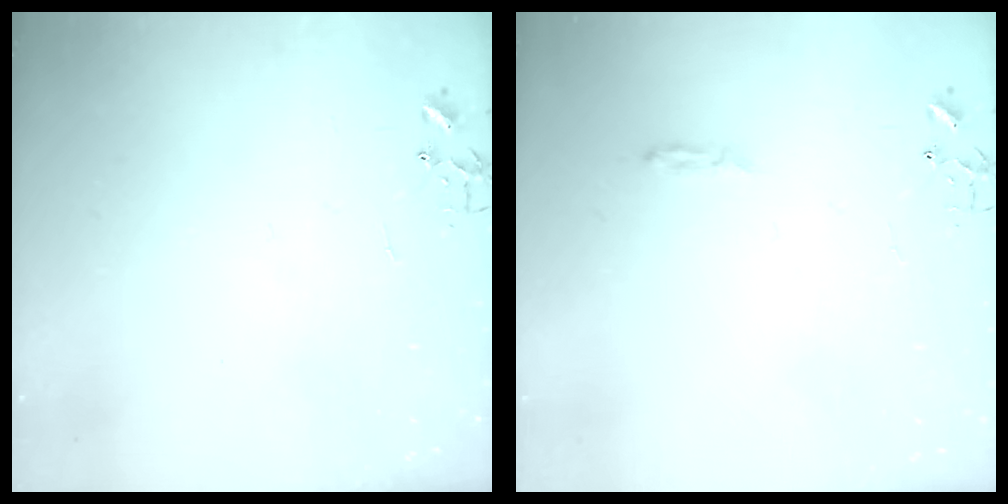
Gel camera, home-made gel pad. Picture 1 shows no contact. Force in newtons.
{"total": 3.7, "press": 3.6, "slide": 0.4}